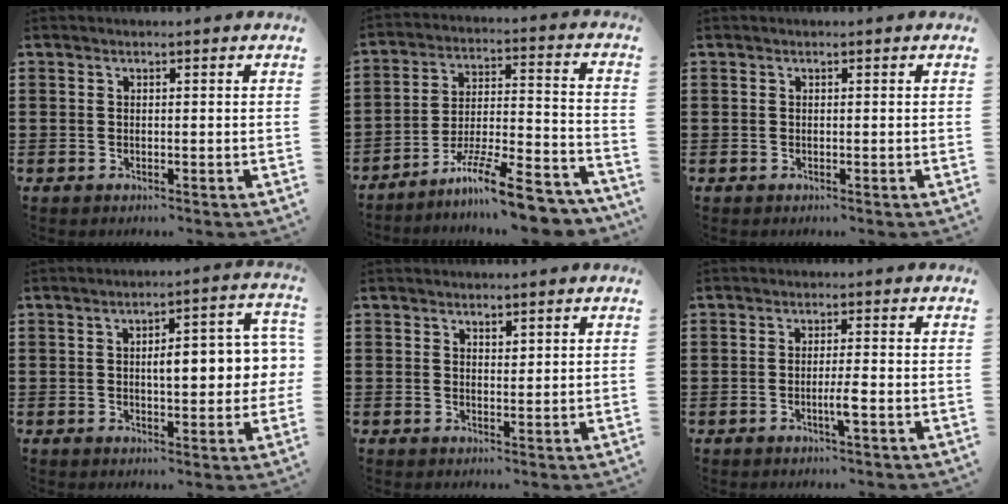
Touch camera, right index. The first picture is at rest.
{"total": 12.4, "force": [-10.0, 1.2, 7.3], "torque": [-0.110, 0.032, -0.185]}
{"total": 0.0}
{"total": 7.3, "force": [0.1, 2.8, 6.8], "torque": [-0.093, -0.005, -0.008]}
{"total": 1.3, "force": [1.1, 0.5, 0.2], "torque": [-0.006, 0.003, 0.021]}
{"total": 3.0, "force": [-1.1, 0.0, 2.8], "torque": [-0.047, -0.003, -0.020]}